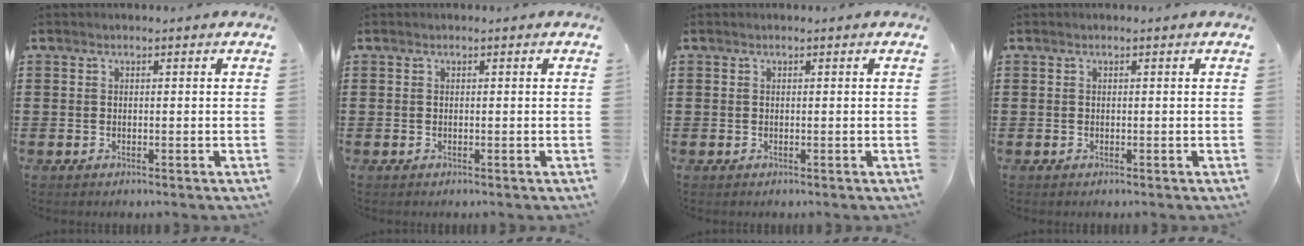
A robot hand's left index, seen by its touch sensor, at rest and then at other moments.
{"total": 0.0}
{"total": 0.0}
{"total": 0.0}